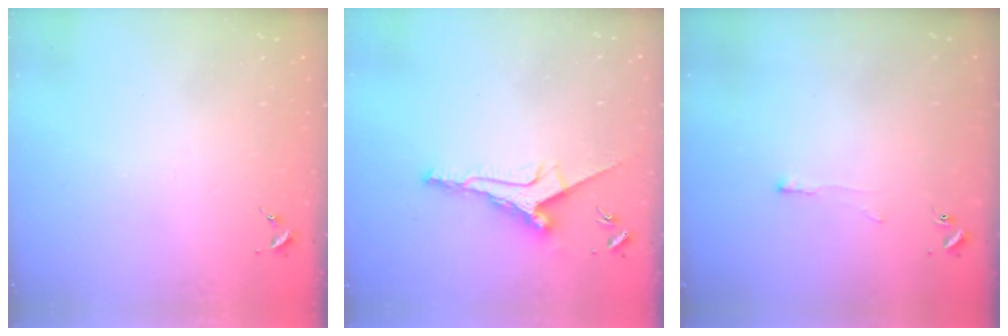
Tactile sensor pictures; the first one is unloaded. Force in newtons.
{"total": 10.7, "press": 10.7, "slide": 0.3}
{"total": 3.3, "press": 3.3, "slide": 0.3}